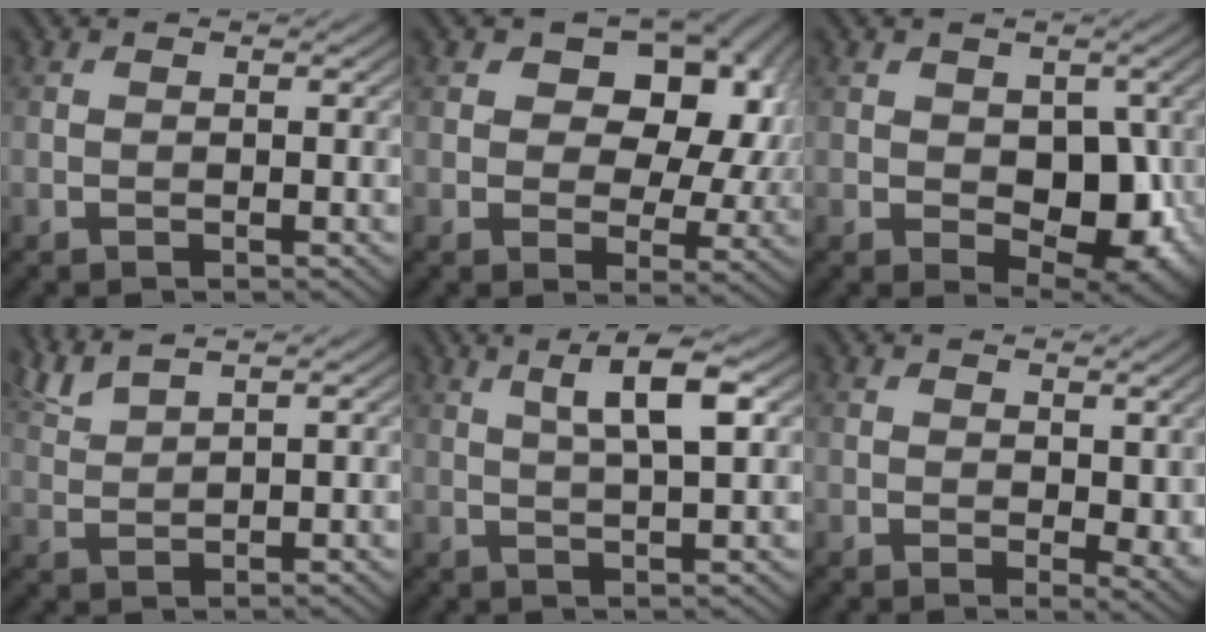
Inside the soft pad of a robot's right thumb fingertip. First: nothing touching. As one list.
[{"total": 12.9, "force": [3.7, 8.5, 9.0], "torque": [-0.121, 0.004, 0.052]}, {"total": 8.2, "force": [-0.7, 5.3, 6.2], "torque": [-0.092, -0.019, -0.002]}, {"total": 4.2, "force": [3.4, 0.5, 2.3], "torque": [-0.052, 0.014, 0.076]}, {"total": 5.7, "force": [2.3, 0.9, 5.1], "torque": [-0.095, 0.007, 0.044]}, {"total": 3.7, "force": [1.5, 2.0, 2.8], "torque": [-0.040, -0.006, 0.030]}]